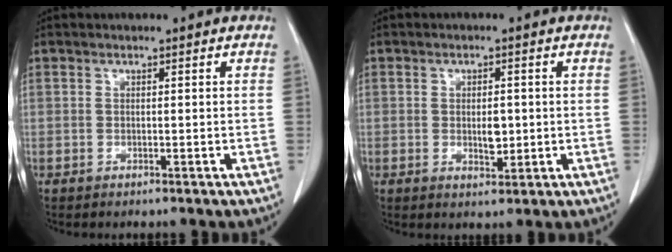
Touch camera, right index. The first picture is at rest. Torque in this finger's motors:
{"motor_torque": [0.11, 0.08, 0.05, 0.04]}